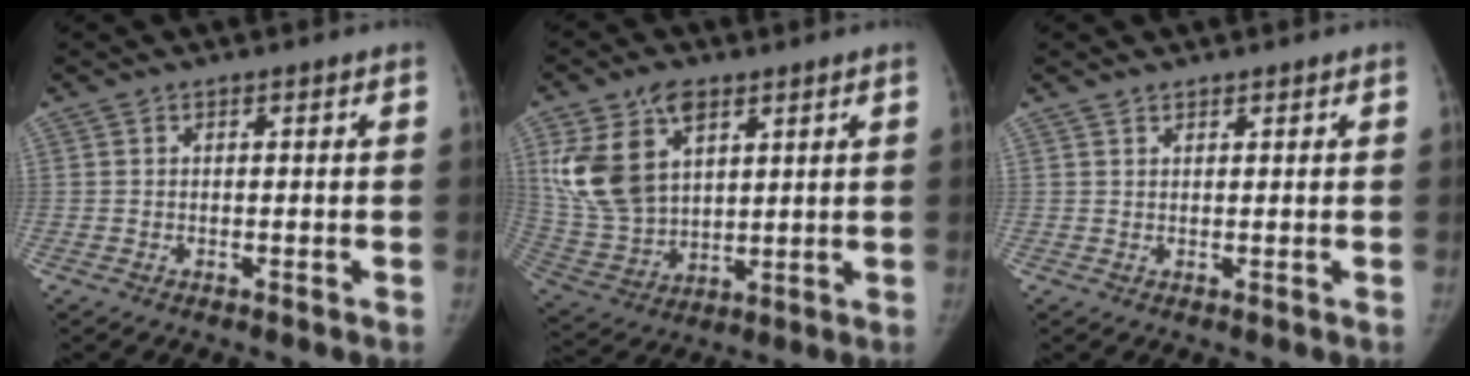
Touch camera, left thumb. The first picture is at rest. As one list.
[{"total": 15.4, "force": [6.6, 9.7, 10.1], "torque": [-0.178, -0.018, 0.144]}, {"total": 0.9, "force": [0.7, 0.5, 0.0], "torque": [0.010, -0.008, 0.010]}]